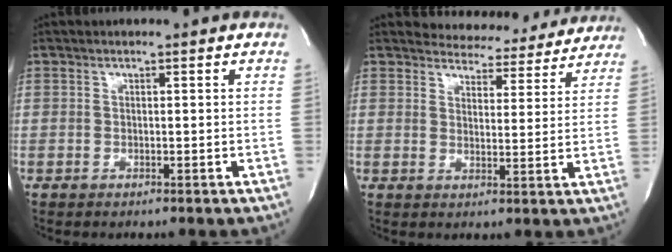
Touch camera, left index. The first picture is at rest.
{"total": 10.9, "force": [10.4, 3.2, 0.8], "torque": [0.008, -0.008, 0.116]}